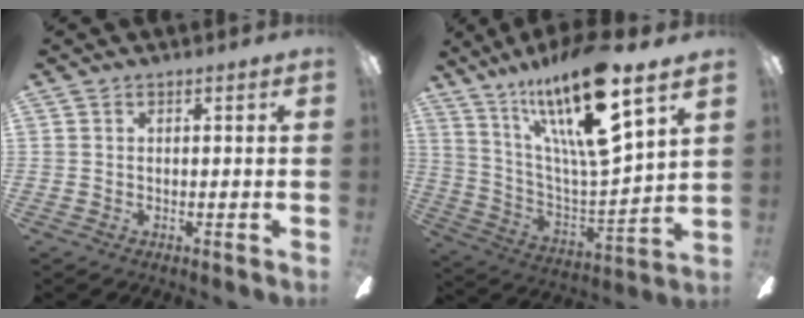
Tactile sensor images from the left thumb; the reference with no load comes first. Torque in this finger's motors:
{"motor_torque": [0.39, 0.44, 1.32, -1.45, 0.17]}